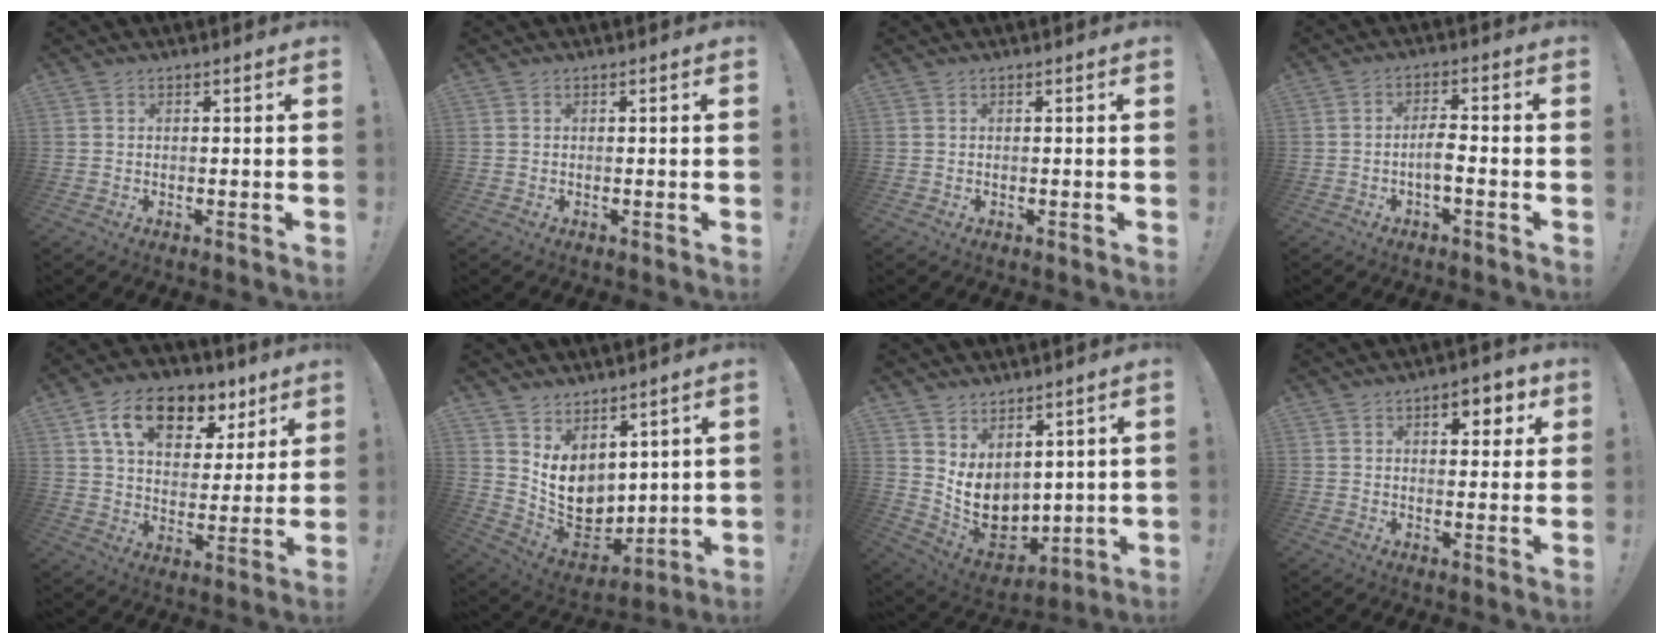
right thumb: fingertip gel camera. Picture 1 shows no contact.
{"total": 0.0}
{"total": 0.0}
{"total": 4.5, "force": [-1.5, 1.9, 3.8], "torque": [-0.078, 0.005, -0.028]}
{"total": 15.5, "force": [8.9, 9.2, 8.7], "torque": [-0.137, -0.041, 0.159]}
{"total": 10.6, "force": [3.3, 8.5, 5.4], "torque": [-0.077, -0.051, 0.078]}
{"total": 10.1, "force": [2.3, 8.0, 5.6], "torque": [-0.081, -0.038, 0.059]}
{"total": 6.7, "force": [3.1, 3.4, 4.9], "torque": [-0.047, -0.010, 0.044]}